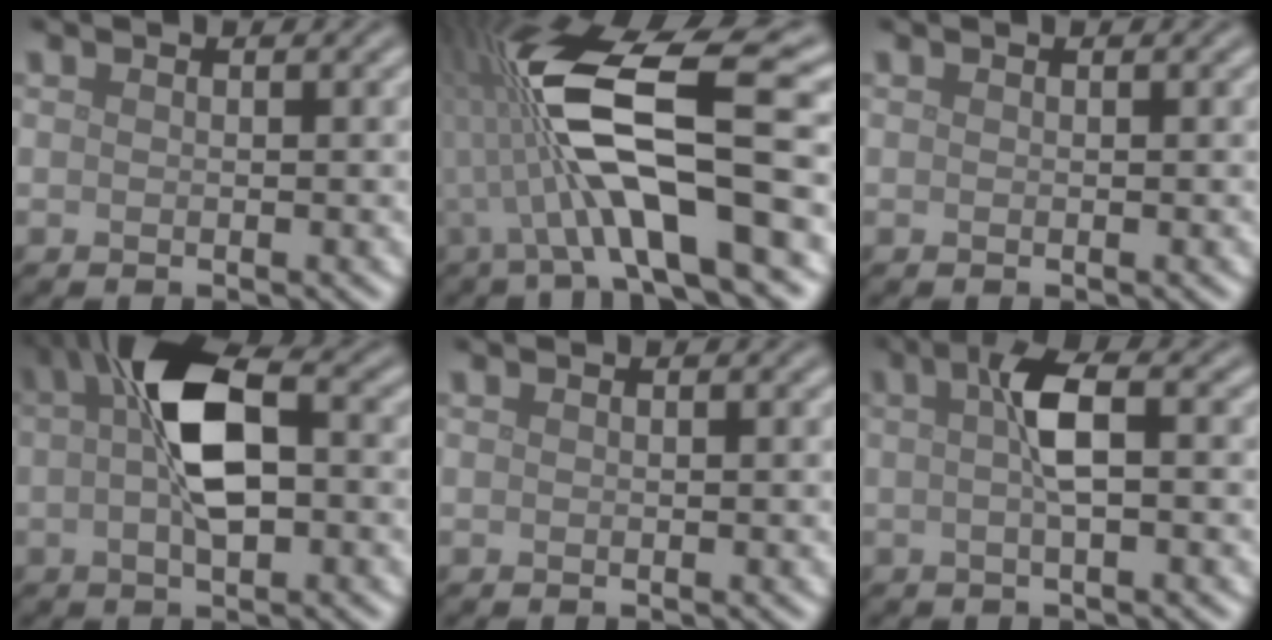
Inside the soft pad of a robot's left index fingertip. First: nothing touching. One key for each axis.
{"total": 12.2, "fx": -1.1, "fy": 3.4, "fz": 11.6, "tx": -0.218, "ty": 0.020, "tz": -0.030}
{"total": 0.0}
{"total": 8.0, "fx": 0.7, "fy": 3.5, "fz": 7.1, "tx": -0.126, "ty": 0.019, "tz": 0.001}
{"total": 0.0}
{"total": 3.3, "fx": 0.3, "fy": 0.7, "fz": 3.2, "tx": -0.060, "ty": 0.007, "tz": 0.000}